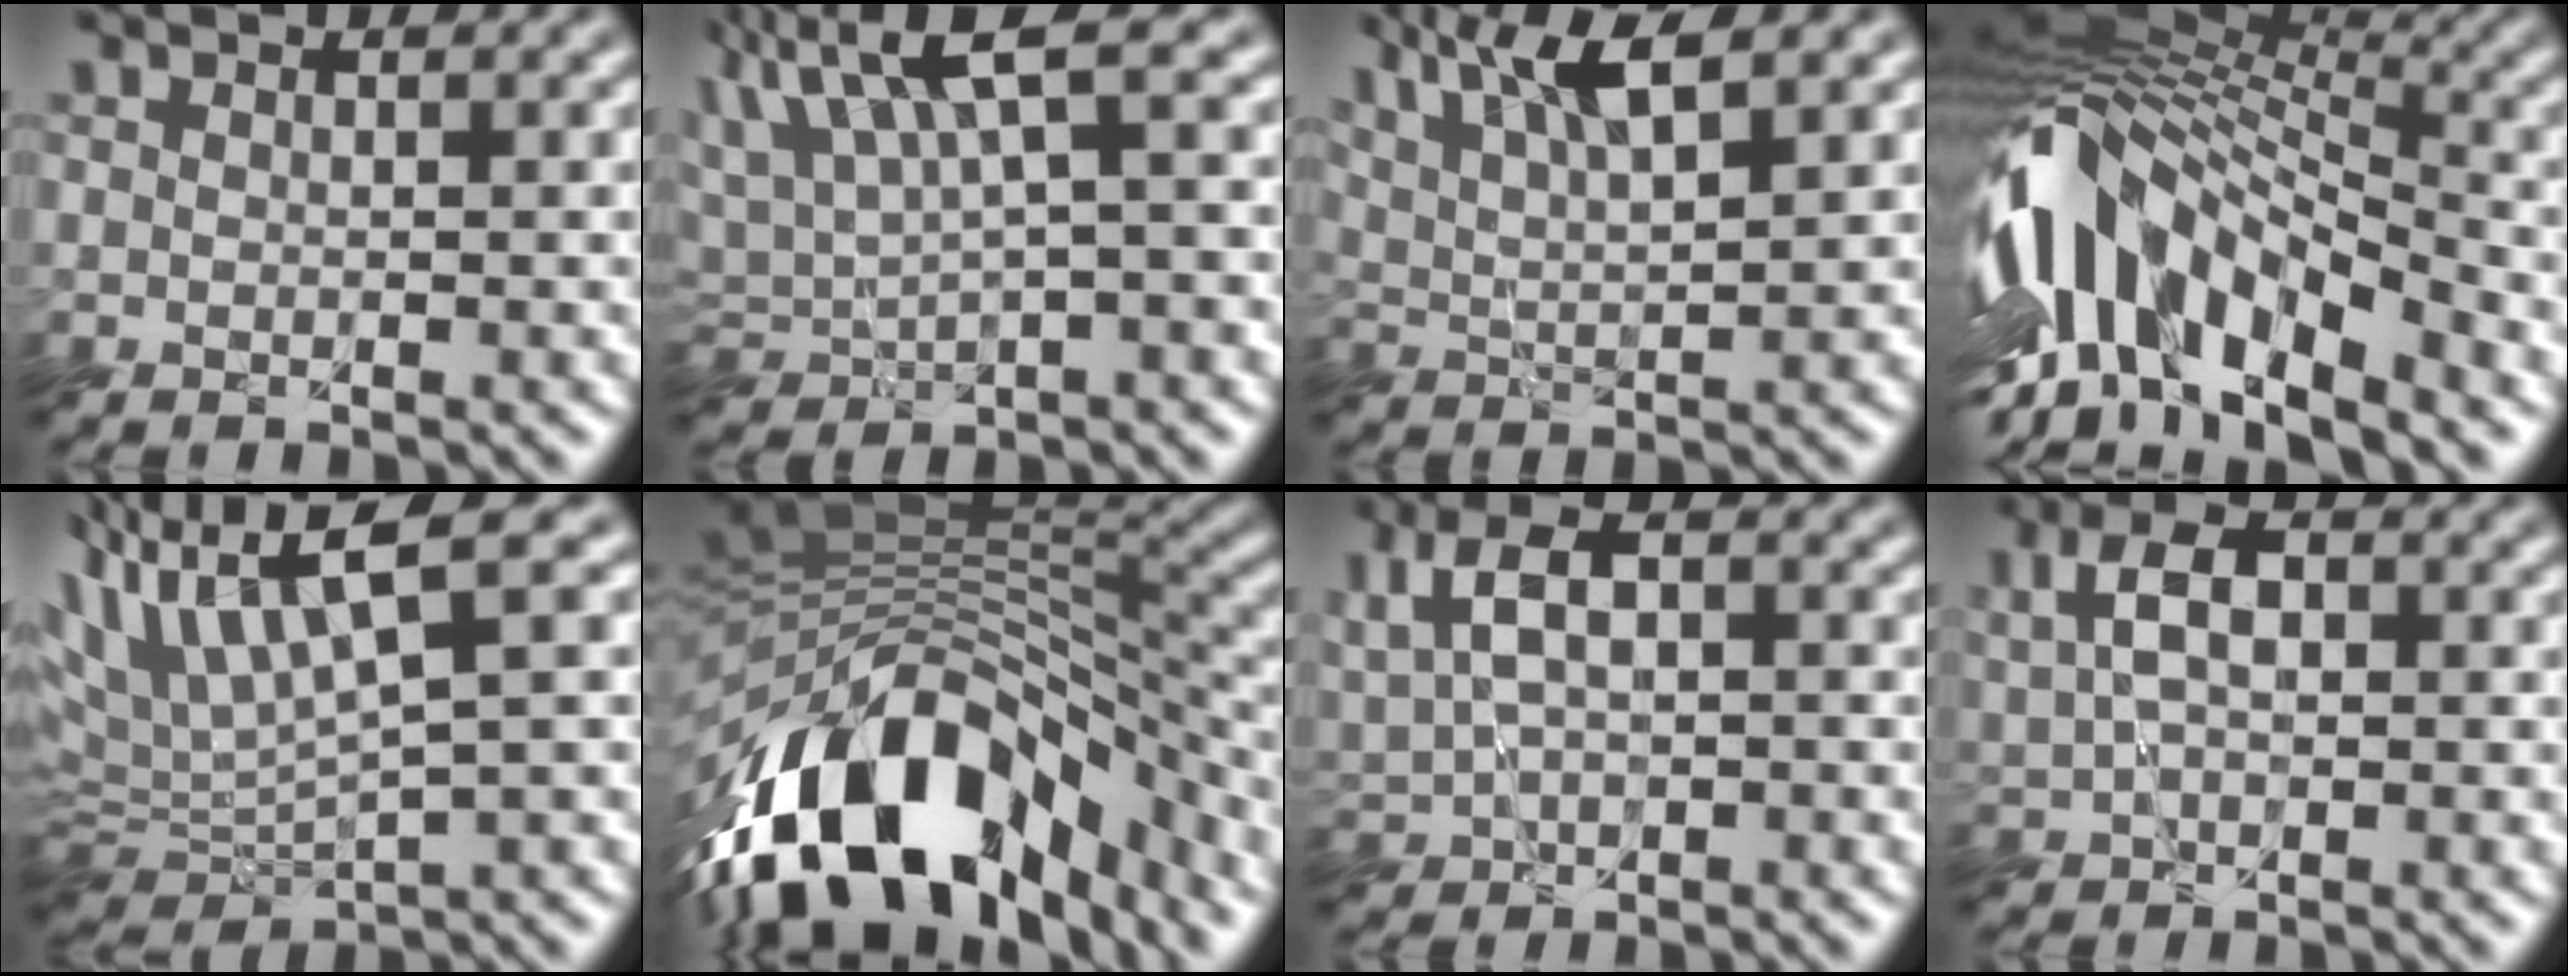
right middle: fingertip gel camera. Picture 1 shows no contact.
{"total": 5.7, "force": [1.9, 1.3, 5.3], "torque": [-0.101, 0.018, 0.027]}
{"total": 4.8, "force": [3.2, 0.8, 3.6], "torque": [-0.068, 0.007, 0.056]}
{"total": 12.9, "force": [-5.4, 6.2, 9.9], "torque": [-0.189, 0.017, -0.117]}
{"total": 8.5, "force": [3.5, 2.3, 7.4], "torque": [-0.164, 0.013, 0.069]}
{"total": 15.3, "force": [-8.7, 7.8, 9.9], "torque": [-0.181, 0.007, -0.146]}
{"total": 6.5, "force": [1.2, 3.5, 5.3], "torque": [-0.104, 0.013, 0.011]}
{"total": 4.6, "force": [0.5, 2.7, 3.7], "torque": [-0.068, 0.012, -0.002]}